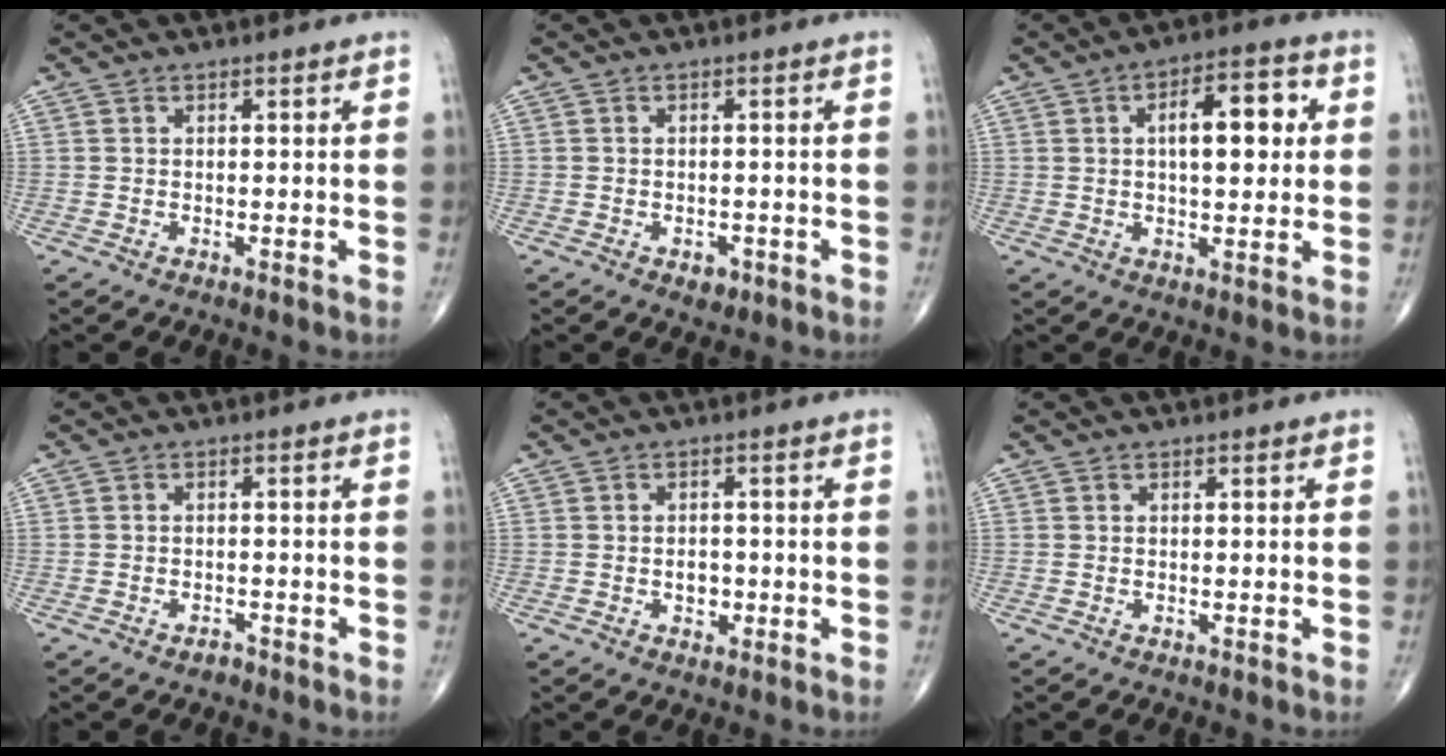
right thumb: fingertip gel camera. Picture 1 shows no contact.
{"total": 2.4, "force": [-1.2, 1.6, 1.3], "torque": [-0.009, 0.002, -0.011]}
{"total": 10.6, "force": [2.0, 4.7, 9.3], "torque": [-0.112, 0.012, 0.024]}
{"total": 1.4, "force": [-1.1, 0.8, 0.4], "torque": [-0.007, 0.003, -0.020]}
{"total": 2.7, "force": [-0.7, 2.0, 1.6], "torque": [-0.010, 0.005, -0.010]}
{"total": 0.0}